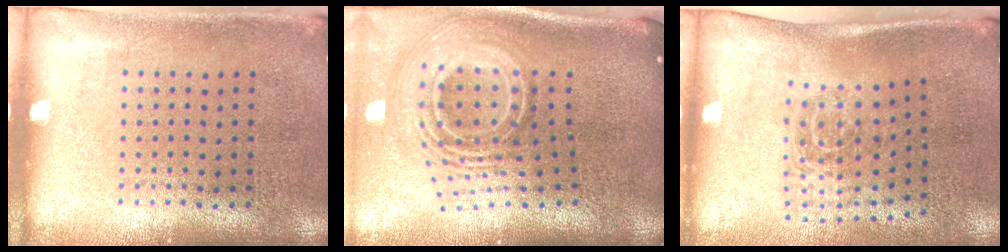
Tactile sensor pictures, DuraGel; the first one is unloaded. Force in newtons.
{"total": 3.0, "press": 1.8, "slide": 2.4}
{"total": 1.7, "press": 1.1, "slide": 1.3}